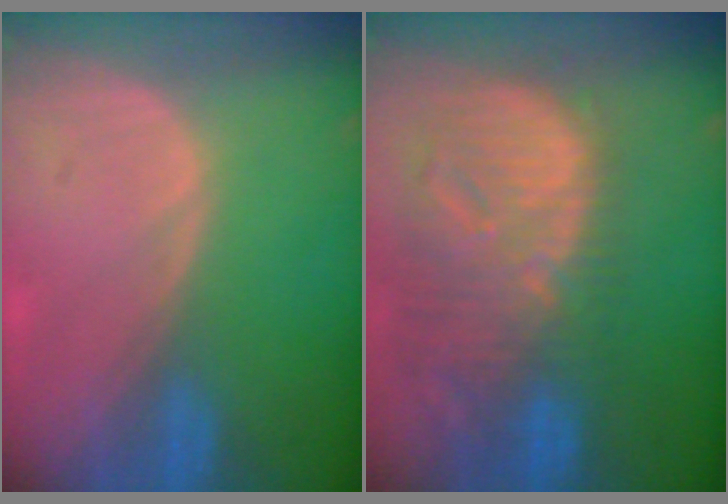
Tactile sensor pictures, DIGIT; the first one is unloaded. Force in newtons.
{"total": 13.2, "press": 11.5, "slide": 6.6}